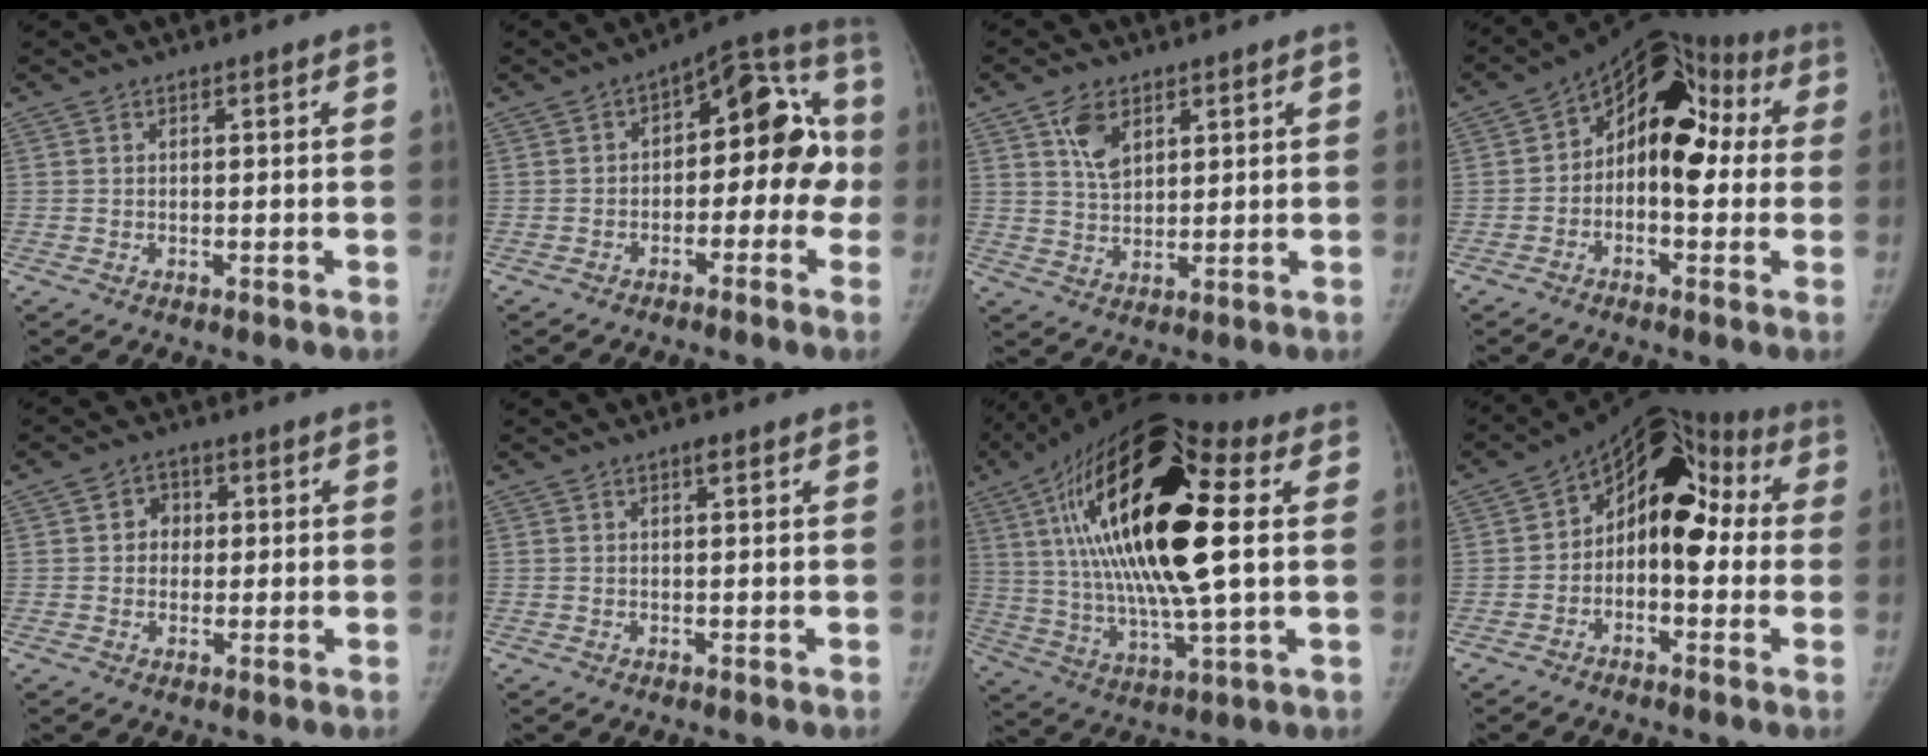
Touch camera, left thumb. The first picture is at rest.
{"total": 16.3, "force": [-1.5, 9.2, 13.4], "torque": [-0.120, 0.056, -0.033]}
{"total": 6.4, "force": [3.1, 4.0, 4.0], "torque": [-0.053, -0.018, 0.060]}
{"total": 15.6, "force": [0.9, 10.0, 11.9], "torque": [-0.115, 0.051, -0.004]}
{"total": 4.2, "force": [0.4, 3.7, 1.9], "torque": [0.002, 0.008, 0.000]}
{"total": 0.8, "force": [0.4, 0.2, 0.7], "torque": [-0.010, 0.001, 0.006]}
{"total": 28.8, "force": [5.9, 9.3, 26.6], "torque": [-0.505, 0.002, 0.084]}
{"total": 15.1, "force": [0.3, 9.7, 11.6], "torque": [-0.112, 0.055, -0.015]}